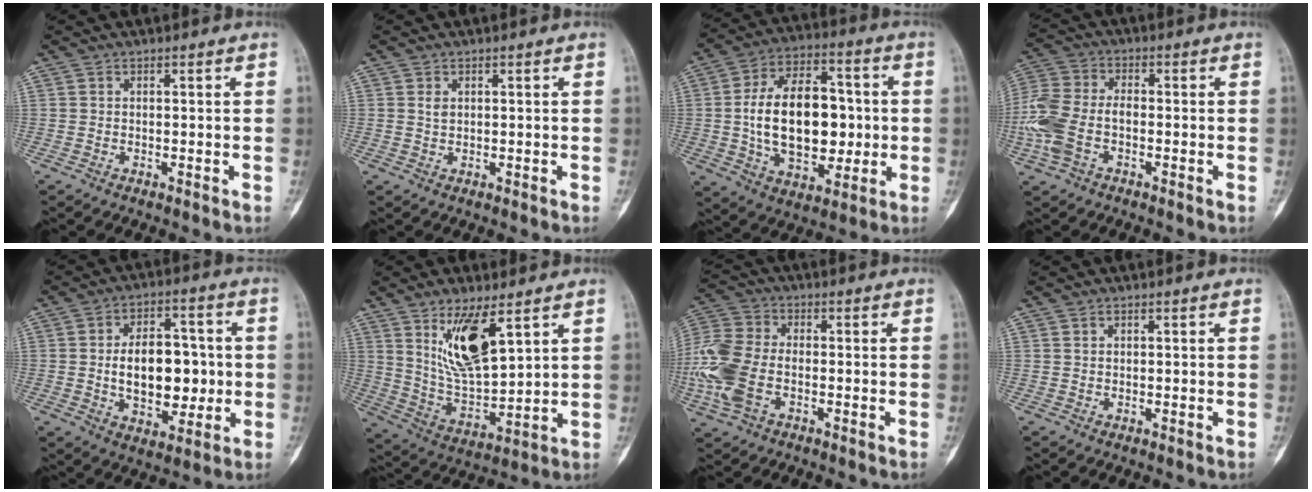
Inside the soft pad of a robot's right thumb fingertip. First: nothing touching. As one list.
[{"total": 1.3, "force": [0.4, 0.9, 0.8], "torque": [-0.007, 0.001, 0.009]}, {"total": 20.5, "force": [-0.1, 12.5, 16.3], "torque": [-0.241, 0.018, 0.006]}, {"total": 11.5, "force": [-2.9, 7.1, 8.5], "torque": [-0.203, 0.024, -0.064]}, {"total": 14.6, "force": [-0.4, 9.0, 11.5], "torque": [-0.144, 0.015, 0.002]}, {"total": 13.9, "force": [6.6, 5.1, 11.1], "torque": [-0.187, -0.041, 0.141]}, {"total": 13.7, "force": [-3.2, 8.6, 10.2], "torque": [-0.243, 0.013, -0.068]}, {"total": 0.7, "force": [0.4, 0.5, 0.4], "torque": [-0.008, -0.001, 0.007]}]